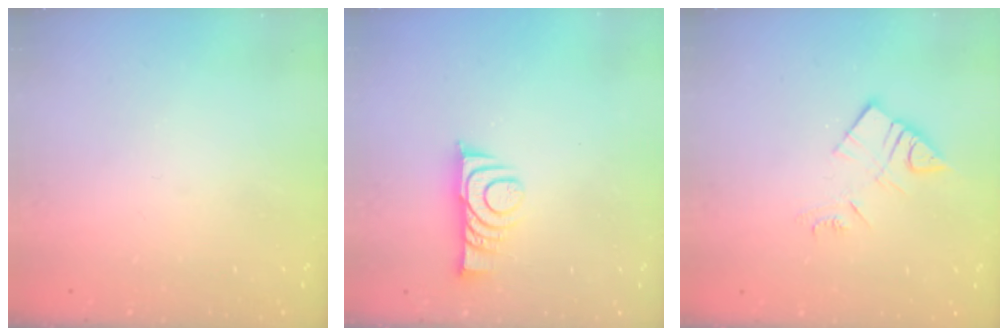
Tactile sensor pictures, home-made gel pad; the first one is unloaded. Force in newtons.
{"total": 9.0, "press": 9.0, "slide": 0.7}
{"total": 8.9, "press": 8.9, "slide": 0.5}